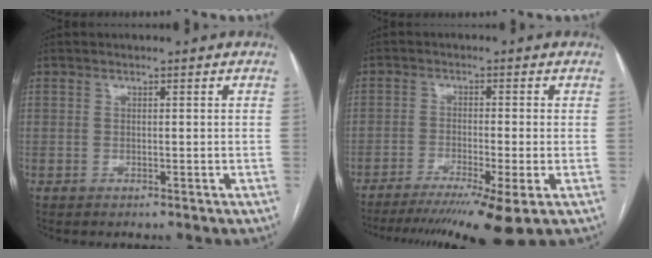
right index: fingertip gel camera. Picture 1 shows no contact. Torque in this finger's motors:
{"motor_torque": [0.91, -0.83, 0.35, 0.10]}